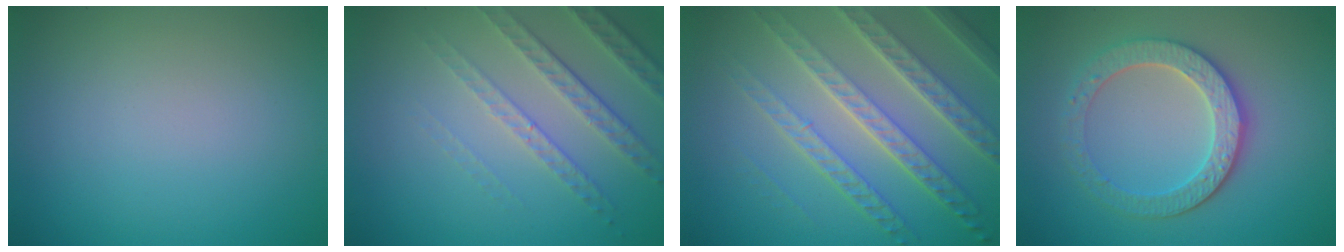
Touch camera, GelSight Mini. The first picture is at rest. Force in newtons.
{"total": 4.6, "press": 3.3, "slide": 3.2}
{"total": 8.0, "press": 5.5, "slide": 5.9}
{"total": 4.2, "press": 3.8, "slide": 1.8}